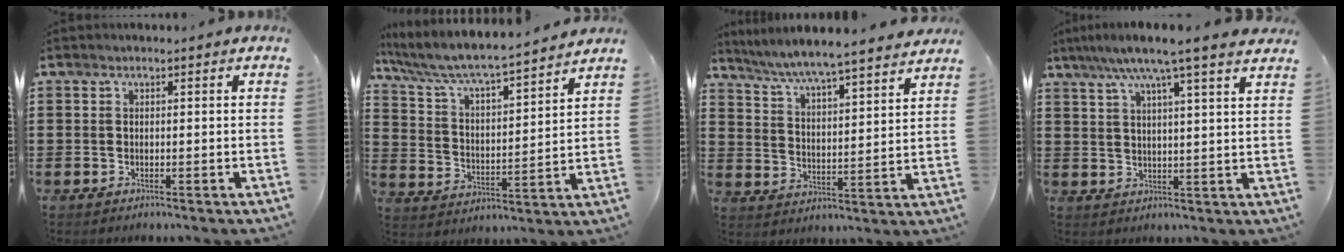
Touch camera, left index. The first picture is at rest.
{"total": 5.9, "force": [5.4, 0.2, 2.3], "torque": [-0.070, -0.041, 0.084]}
{"total": 5.5, "force": [5.2, -0.6, 1.5], "torque": [-0.054, -0.037, 0.087]}
{"total": 7.5, "force": [5.6, -0.2, 4.9], "torque": [-0.111, -0.016, 0.095]}